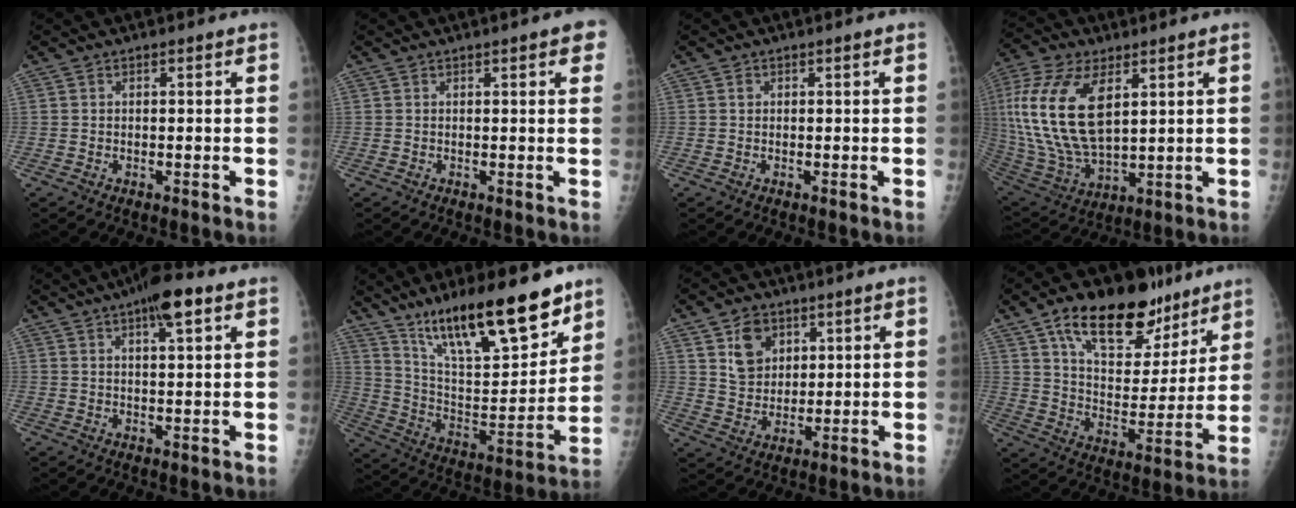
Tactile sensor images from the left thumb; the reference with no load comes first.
{"total": 4.2, "force": [2.1, 0.9, 3.5], "torque": [-0.029, 0.001, 0.020]}
{"total": 0.7, "force": [0.3, 0.4, 0.4], "torque": [-0.007, 0.000, 0.006]}
{"total": 21.5, "force": [5.8, 10.8, 17.7], "torque": [-0.382, -0.022, 0.114]}
{"total": 7.8, "force": [4.3, 2.2, 6.2], "torque": [-0.083, -0.006, 0.062]}
{"total": 24.2, "force": [16.9, 6.7, 16.0], "torque": [-0.231, -0.074, 0.294]}
{"total": 8.1, "force": [4.0, 5.9, 4.0], "torque": [-0.047, -0.024, 0.079]}
{"total": 22.5, "force": [14.3, 11.1, 13.3], "torque": [-0.159, -0.053, 0.237]}